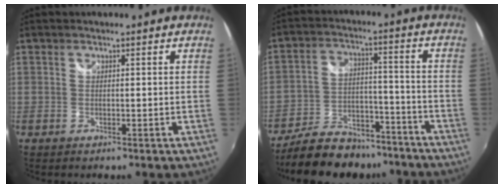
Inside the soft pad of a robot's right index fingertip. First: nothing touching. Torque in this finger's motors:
{"motor_torque": [-0.53, -0.52, -0.17, -0.09]}